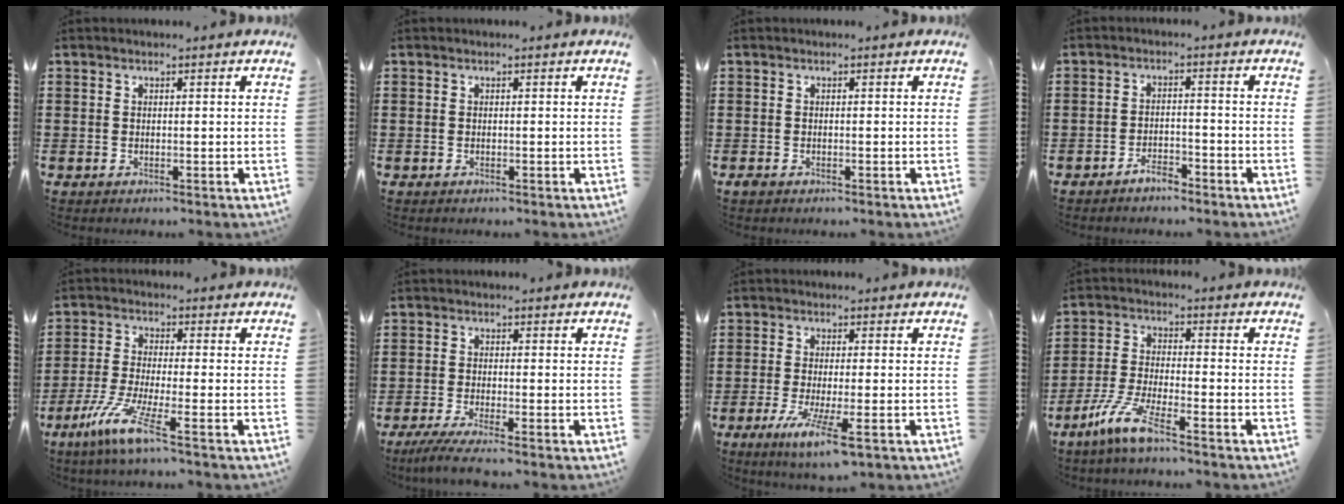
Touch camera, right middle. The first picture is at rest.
{"total": 0.0}
{"total": 0.6, "force": [-0.4, 0.3, 0.2], "torque": [-0.005, -0.001, -0.009]}
{"total": 2.7, "force": [-2.6, 0.5, 0.7], "torque": [-0.018, 0.002, -0.051]}
{"total": 7.4, "force": [-4.3, 0.4, 6.1], "torque": [-0.132, -0.017, -0.081]}
{"total": 3.0, "force": [-2.3, -0.3, 1.9], "torque": [-0.046, -0.015, -0.045]}
{"total": 6.2, "force": [-2.7, 0.6, 5.5], "torque": [-0.111, -0.019, -0.046]}
{"total": 7.0, "force": [-4.8, 0.6, 5.0], "torque": [-0.120, -0.016, -0.094]}